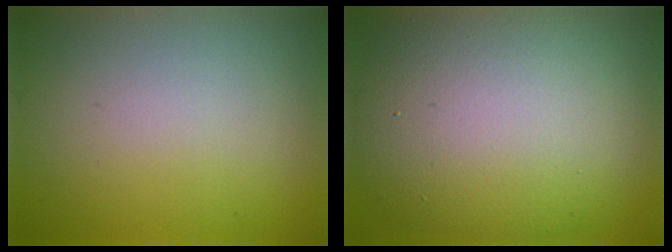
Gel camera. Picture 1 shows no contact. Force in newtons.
{"total": 12.9, "press": 12.9, "slide": 1.0}